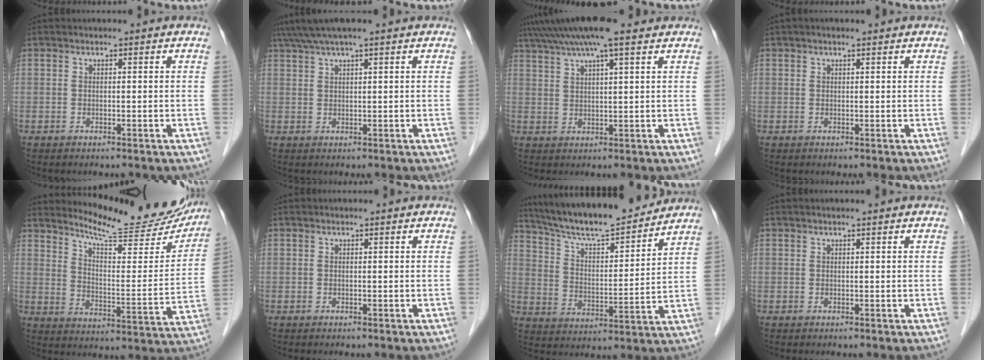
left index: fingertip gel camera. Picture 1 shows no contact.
{"total": 5.5, "force": [4.2, -0.3, 3.5], "torque": [-0.064, 0.039, 0.075]}
{"total": 10.4, "force": [8.0, 0.6, 6.7], "torque": [-0.117, 0.036, 0.117]}
{"total": 1.2, "force": [0.7, 0.3, 0.9], "torque": [-0.019, 0.008, 0.007]}
{"total": 18.5, "force": [17.2, 2.6, 6.3], "torque": [-0.089, -0.060, 0.223]}
{"total": 0.0}
{"total": 15.8, "force": [14.5, 1.5, 6.1], "torque": [-0.110, 0.002, 0.238]}
{"total": 0.0}